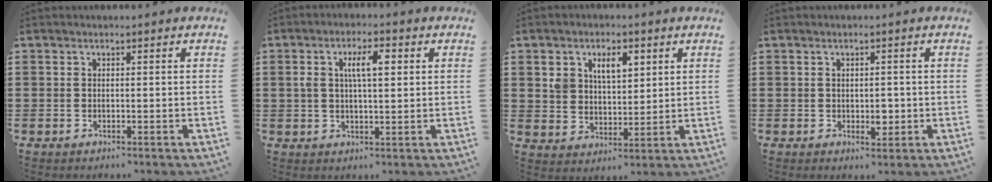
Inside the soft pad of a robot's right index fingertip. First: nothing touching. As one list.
[{"total": 5.5, "force": [1.3, 2.0, 5.0], "torque": [-0.093, 0.008, 0.017]}, {"total": 5.8, "force": [2.7, 3.6, 3.6], "torque": [-0.077, 0.011, 0.046]}, {"total": 2.5, "force": [-0.3, 1.5, 2.1], "torque": [-0.029, -0.003, -0.006]}]